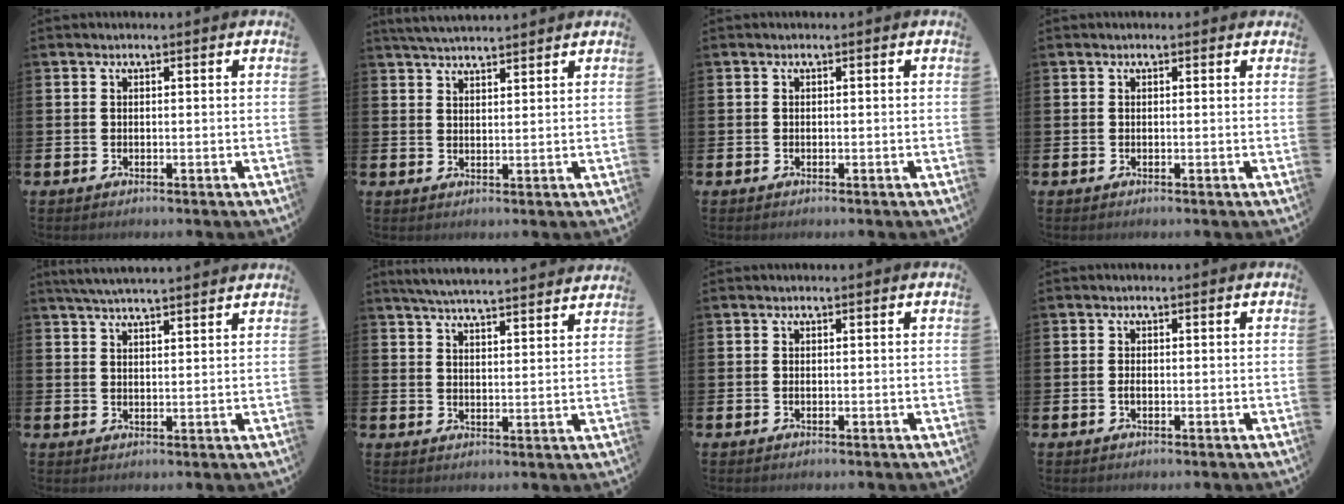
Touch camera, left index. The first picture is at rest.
{"total": 3.7, "force": [3.6, 0.3, 0.7], "torque": [-0.021, -0.014, 0.067]}
{"total": 0.0}
{"total": 0.0}
{"total": 4.3, "force": [4.1, 0.0, 1.0], "torque": [-0.028, -0.014, 0.075]}
{"total": 5.4, "force": [5.3, -0.1, 0.9], "torque": [-0.031, -0.033, 0.094]}
{"total": 0.0}
{"total": 1.0, "force": [-0.3, 0.5, 0.8], "torque": [-0.010, 0.000, -0.007]}